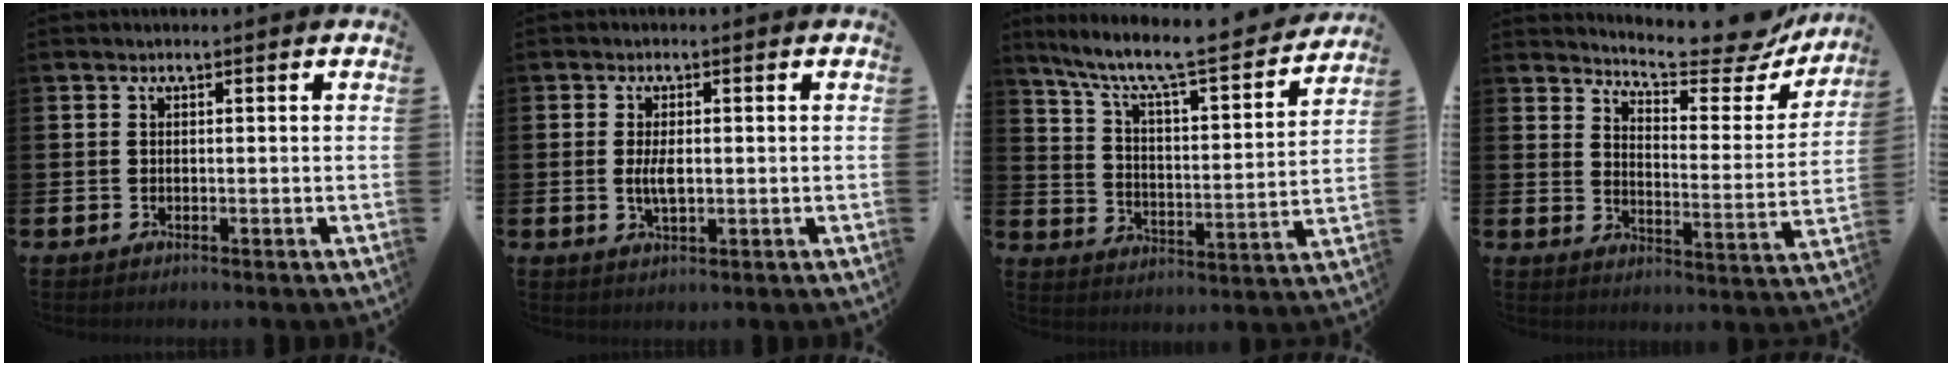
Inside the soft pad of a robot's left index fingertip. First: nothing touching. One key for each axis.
{"total": 3.1, "fx": 0.1, "fy": 1.3, "fz": 2.8, "tx": -0.044, "ty": -0.002, "tz": -0.002}
{"total": 8.7, "fx": 7.5, "fy": 1.3, "fz": 4.1, "tx": -0.108, "ty": -0.055, "tz": 0.119}
{"total": 8.7, "fx": 8.2, "fy": 1.1, "fz": 2.7, "tx": -0.062, "ty": -0.064, "tz": 0.141}